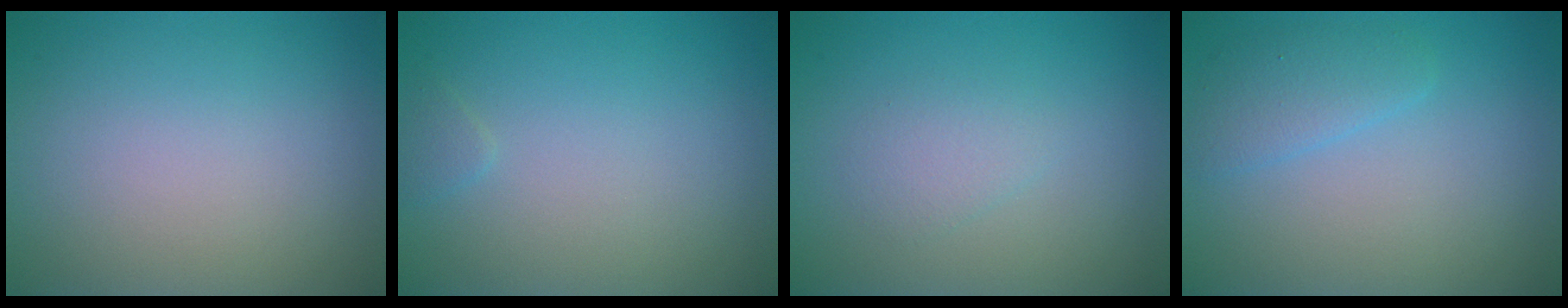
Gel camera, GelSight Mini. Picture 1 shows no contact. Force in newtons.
{"total": 0.6, "press": 0.6, "slide": 0.1}
{"total": 1.4, "press": 1.4, "slide": 0.0}
{"total": 2.2, "press": 2.2, "slide": 0.2}